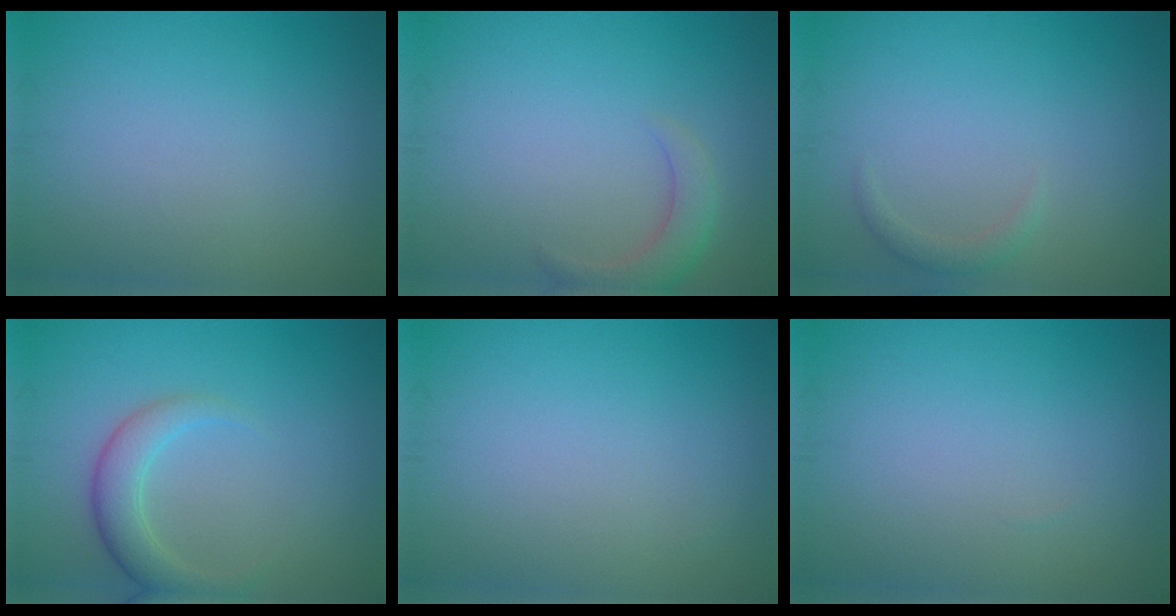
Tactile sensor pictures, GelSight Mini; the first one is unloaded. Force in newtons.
{"total": 2.7, "press": 2.7, "slide": 0.3}
{"total": 1.1, "press": 1.1, "slide": 0.1}
{"total": 3.2, "press": 3.1, "slide": 0.2}
{"total": 0.0}
{"total": 0.0}